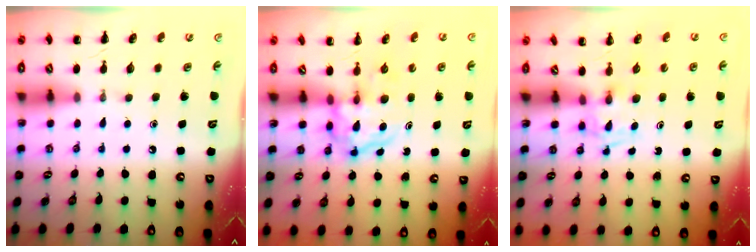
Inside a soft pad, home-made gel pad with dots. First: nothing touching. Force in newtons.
{"total": 3.9, "press": 3.9, "slide": 0.4}
{"total": 1.8, "press": 1.4, "slide": 1.1}